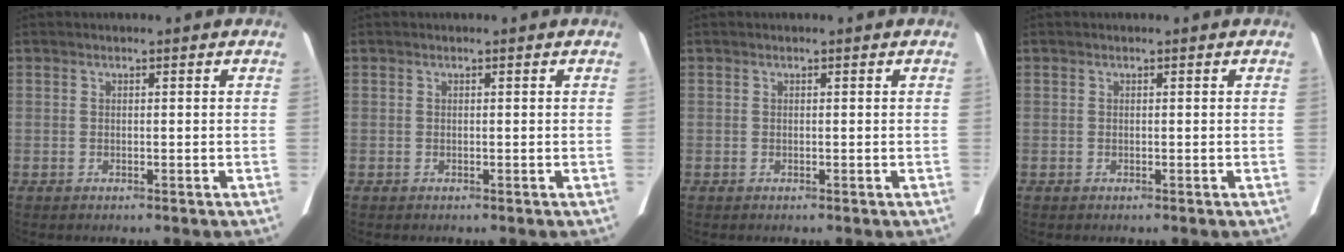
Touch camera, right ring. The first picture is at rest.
{"total": 0.0}
{"total": 0.0}
{"total": 0.0}